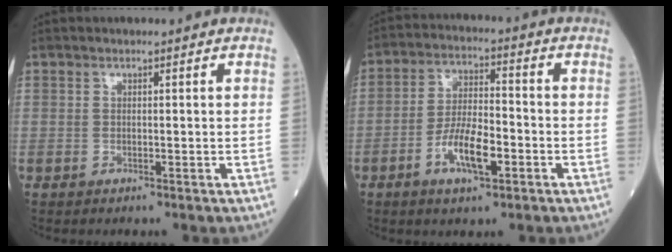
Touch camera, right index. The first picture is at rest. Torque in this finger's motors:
{"motor_torque": [0.40, -0.05, 0.20, 0.12]}